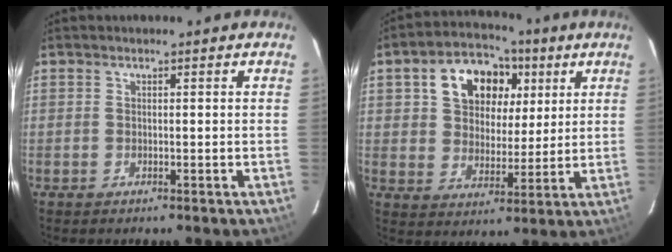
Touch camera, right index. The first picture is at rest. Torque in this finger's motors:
{"motor_torque": [1.07, 0.78, 0.64, 0.06]}